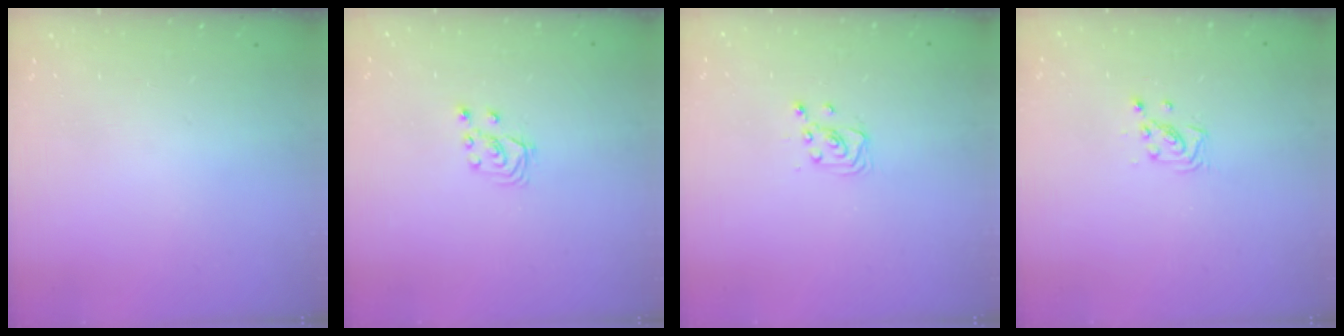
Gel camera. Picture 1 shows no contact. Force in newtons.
{"total": 2.8, "press": 2.7, "slide": 0.7}
{"total": 2.9, "press": 2.9, "slide": 0.4}
{"total": 2.9, "press": 2.9, "slide": 0.3}